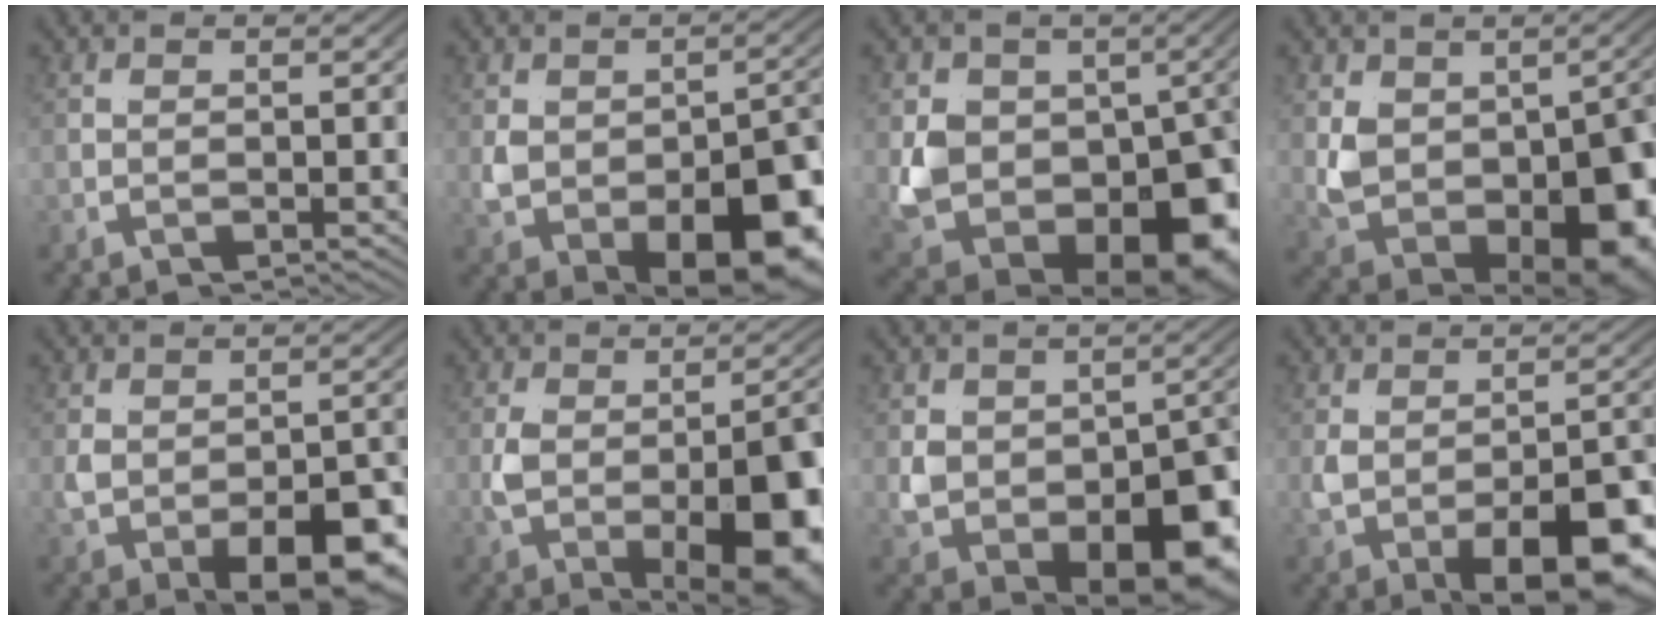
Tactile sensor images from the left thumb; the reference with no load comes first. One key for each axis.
{"total": 9.8, "fx": -2.2, "fy": 4.8, "fz": 8.3, "tx": -0.131, "ty": -0.031, "tz": -0.008}
{"total": 19.5, "fx": -0.8, "fy": 14.9, "fz": 12.6, "tx": -0.219, "ty": -0.027, "tz": -0.020}
{"total": 13.1, "fx": -1.2, "fy": 8.5, "fz": 9.8, "tx": -0.169, "ty": -0.024, "tz": -0.009}
{"total": 5.3, "fx": -1.4, "fy": 1.7, "fz": 4.8, "tx": -0.073, "ty": -0.009, "tz": -0.009}
{"total": 9.7, "fx": -2.2, "fy": 3.4, "fz": 8.8, "tx": -0.144, "ty": -0.018, "tz": -0.017}
{"total": 10.6, "fx": -2.3, "fy": 6.2, "fz": 8.3, "tx": -0.131, "ty": -0.036, "tz": -0.013}
{"total": 6.7, "fx": -1.7, "fy": 1.6, "fz": 6.3, "tx": -0.099, "ty": -0.006, "tz": -0.014}